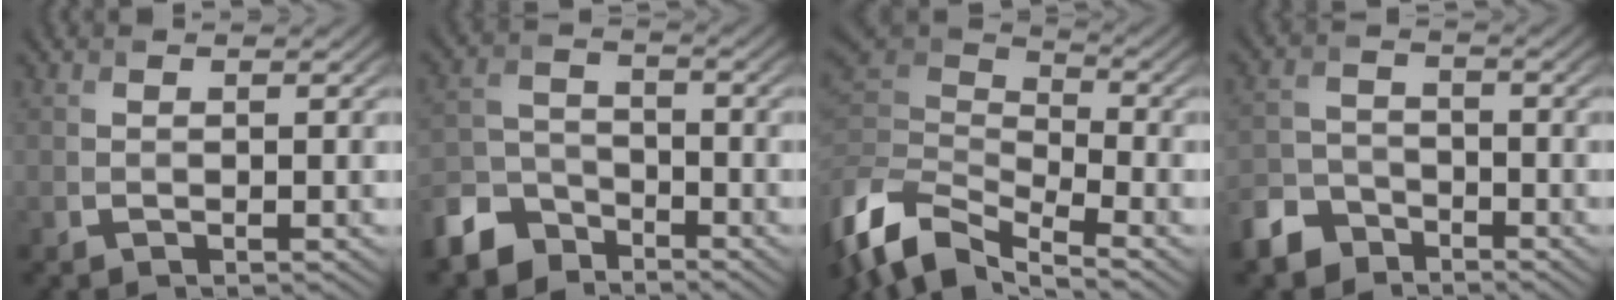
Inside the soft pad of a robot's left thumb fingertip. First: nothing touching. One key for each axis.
{"total": 7.4, "fx": -5.6, "fy": 4.2, "fz": 2.5, "tx": -0.061, "ty": -0.009, "tz": -0.131}
{"total": 10.2, "fx": -4.9, "fy": 5.2, "fz": 7.2, "tx": -0.178, "ty": -0.002, "tz": -0.104}
{"total": 5.7, "fx": -4.3, "fy": 3.3, "fz": 1.9, "tx": -0.048, "ty": -0.003, "tz": -0.099}